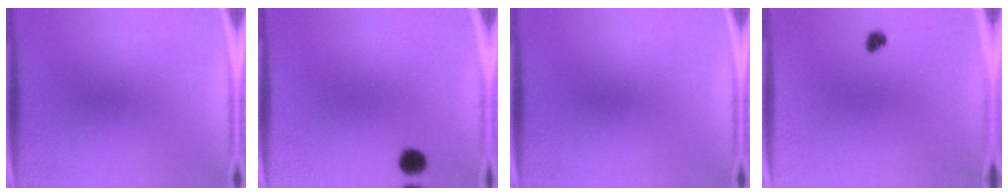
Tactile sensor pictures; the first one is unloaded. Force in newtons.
{"total": 3.0}
{"total": 0.0}
{"total": 1.7}